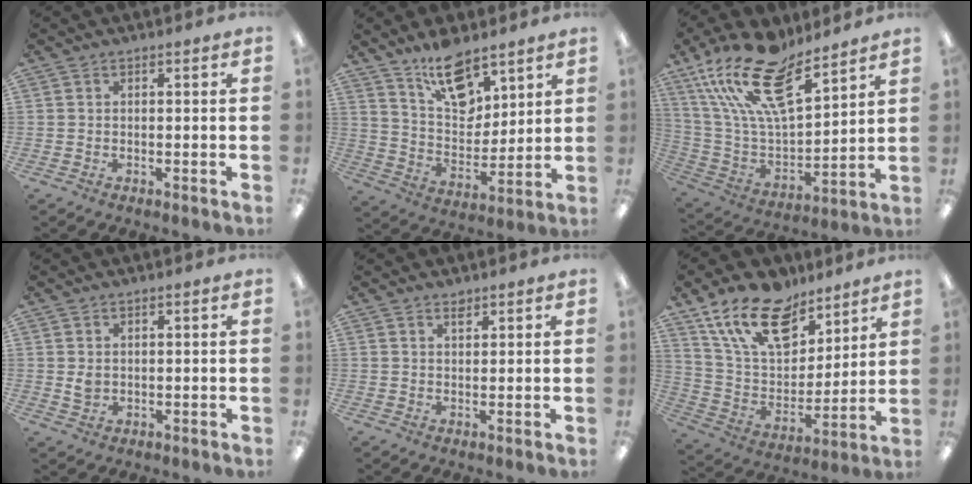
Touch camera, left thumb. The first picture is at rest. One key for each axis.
{"total": 14.3, "fx": 10.2, "fy": 7.0, "fz": 7.2, "tx": -0.115, "ty": -0.060, "tz": 0.185}
{"total": 22.2, "fx": 15.4, "fy": 8.9, "fz": 13.3, "tx": -0.259, "ty": -0.094, "tz": 0.275}
{"total": 2.2, "fx": 0.9, "fy": 1.6, "fz": 1.2, "tx": -0.017, "ty": -0.001, "tz": 0.015}
{"total": 1.9, "fx": 1.6, "fy": 0.6, "fz": 0.8, "tx": -0.010, "ty": -0.005, "tz": 0.029}
{"total": 19.5, "fx": 12.9, "fy": 10.4, "fz": 10.3, "tx": -0.190, "ty": -0.063, "tz": 0.236}